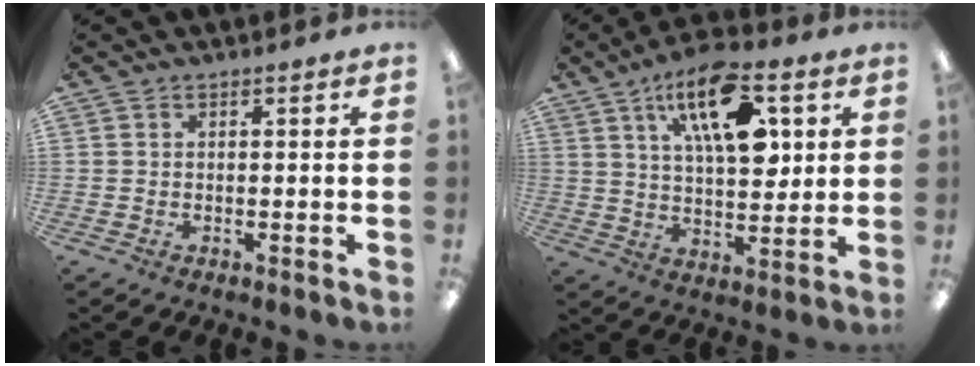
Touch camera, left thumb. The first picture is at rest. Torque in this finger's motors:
{"motor_torque": [0.07, 0.77, 1.21, -1.56, 0.33]}